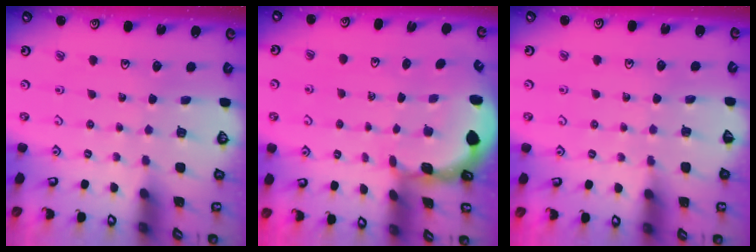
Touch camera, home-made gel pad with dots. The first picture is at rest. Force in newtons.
{"total": 1.4, "press": 1.4, "slide": 0.1}
{"total": 3.5, "press": 3.5, "slide": 0.4}